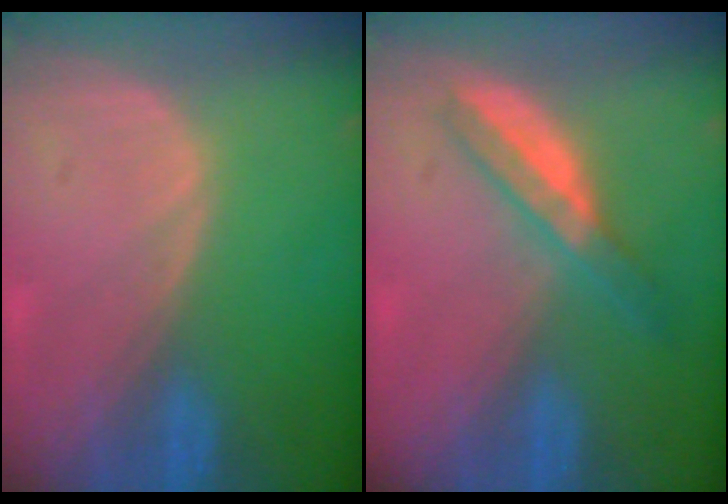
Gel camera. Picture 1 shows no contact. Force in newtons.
{"total": 5.5, "press": 4.9, "slide": 2.5}